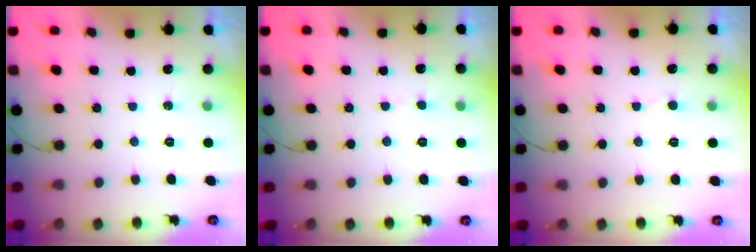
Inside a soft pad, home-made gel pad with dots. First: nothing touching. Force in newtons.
{"total": 2.1, "press": 2.1, "slide": 0.1}
{"total": 4.3, "press": 4.3, "slide": 0.4}